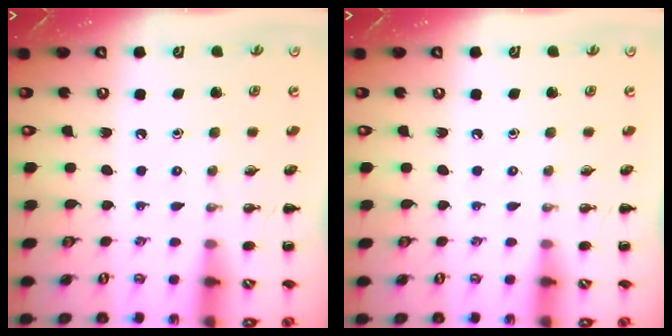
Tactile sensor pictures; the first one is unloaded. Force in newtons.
{"total": 0.0}